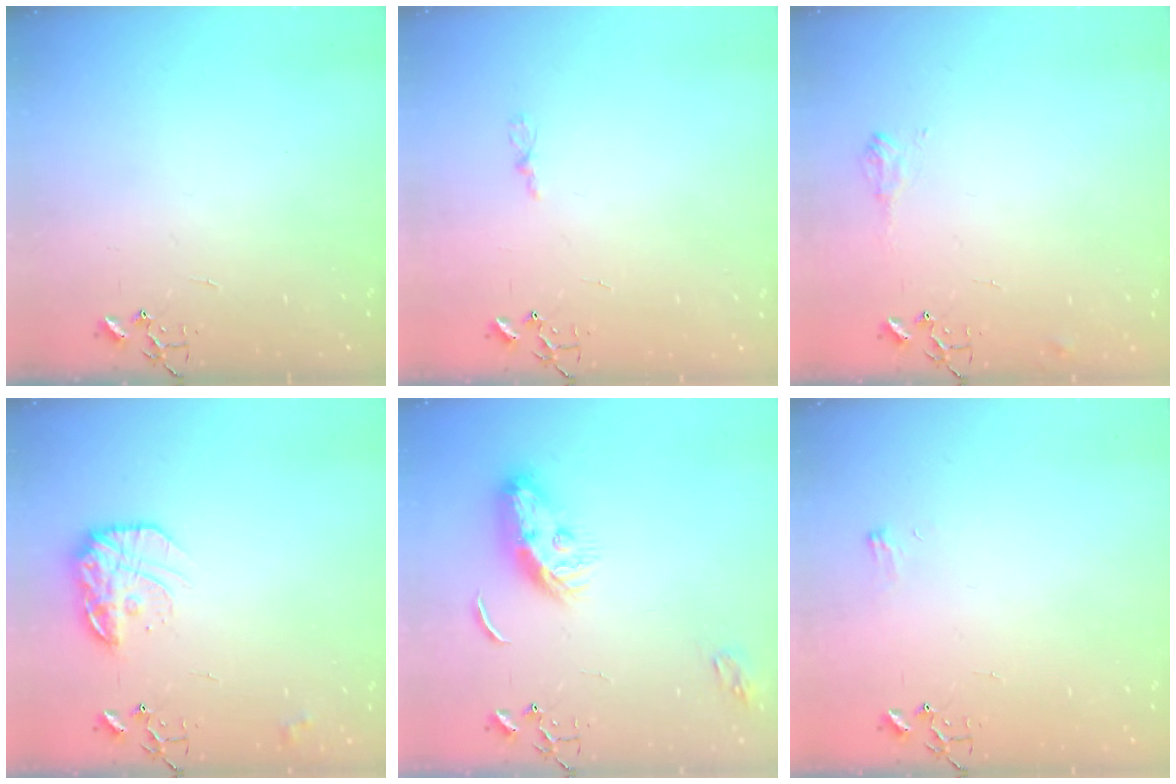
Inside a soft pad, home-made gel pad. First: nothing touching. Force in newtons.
{"total": 2.9, "press": 2.9, "slide": 0.4}
{"total": 6.3, "press": 6.3, "slide": 0.8}
{"total": 14.9, "press": 14.9, "slide": 0.7}
{"total": 10.6, "press": 10.6, "slide": 0.0}
{"total": 5.3, "press": 5.3, "slide": 0.8}